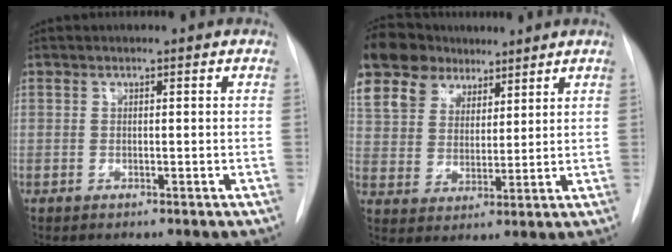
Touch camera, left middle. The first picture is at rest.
{"total": 17.7, "force": [12.6, 10.8, 6.2], "torque": [-0.162, 0.057, 0.240]}